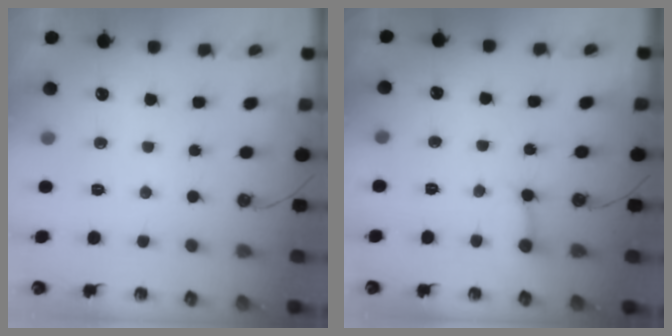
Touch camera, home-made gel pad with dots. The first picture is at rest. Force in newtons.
{"total": 2.8, "press": 2.7, "slide": 0.4}